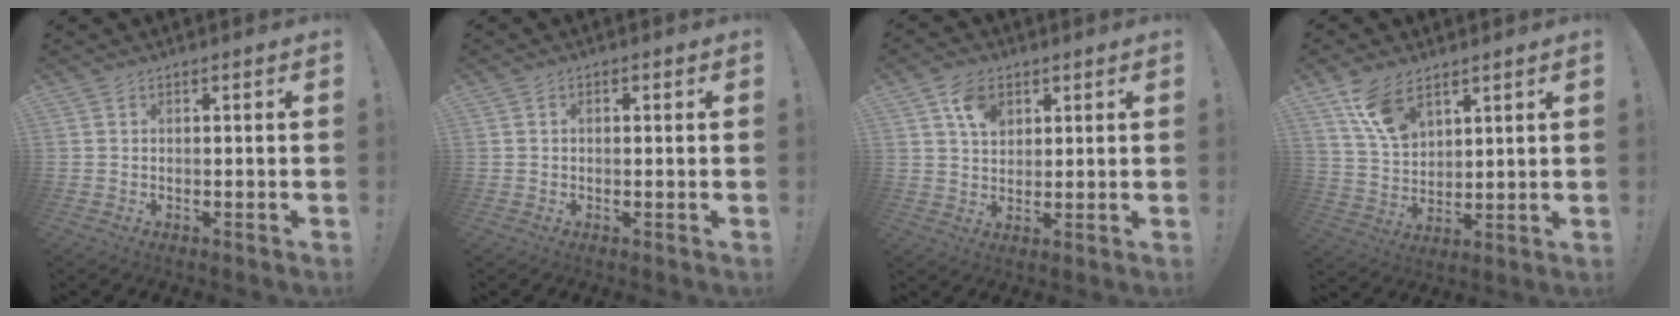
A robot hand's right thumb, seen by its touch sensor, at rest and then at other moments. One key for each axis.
{"total": 1.1, "fx": -0.1, "fy": 0.8, "fz": 0.8, "tx": -0.013, "ty": 0.004, "tz": -0.004}
{"total": 7.4, "fx": 3.7, "fy": 5.1, "fz": 3.9, "tx": -0.056, "ty": -0.007, "tz": 0.067}
{"total": 11.1, "fx": 7.5, "fy": 6.0, "fz": 5.6, "tx": -0.091, "ty": -0.040, "tz": 0.143}